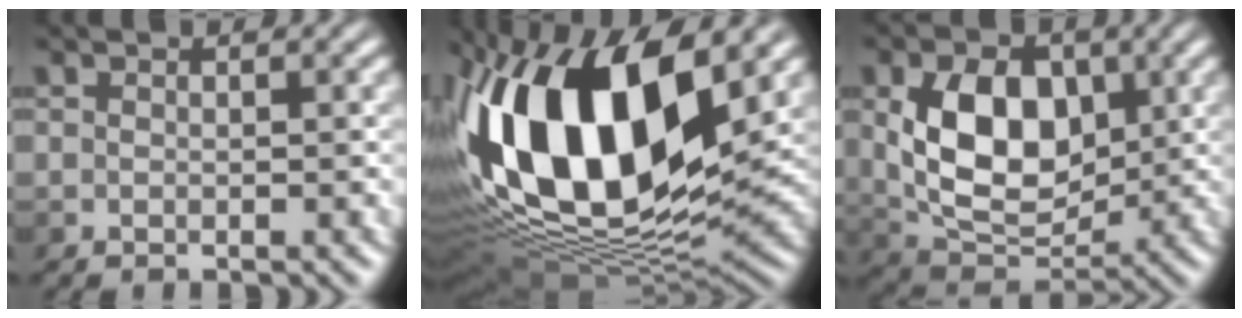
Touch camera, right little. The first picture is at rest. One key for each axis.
{"total": 15.6, "fx": 2.8, "fy": 8.0, "fz": 13.1, "tx": -0.257, "ty": 0.014, "tz": 0.037}
{"total": 8.3, "fx": 0.1, "fy": 5.5, "fz": 6.2, "tx": -0.123, "ty": -0.007, "tz": -0.002}